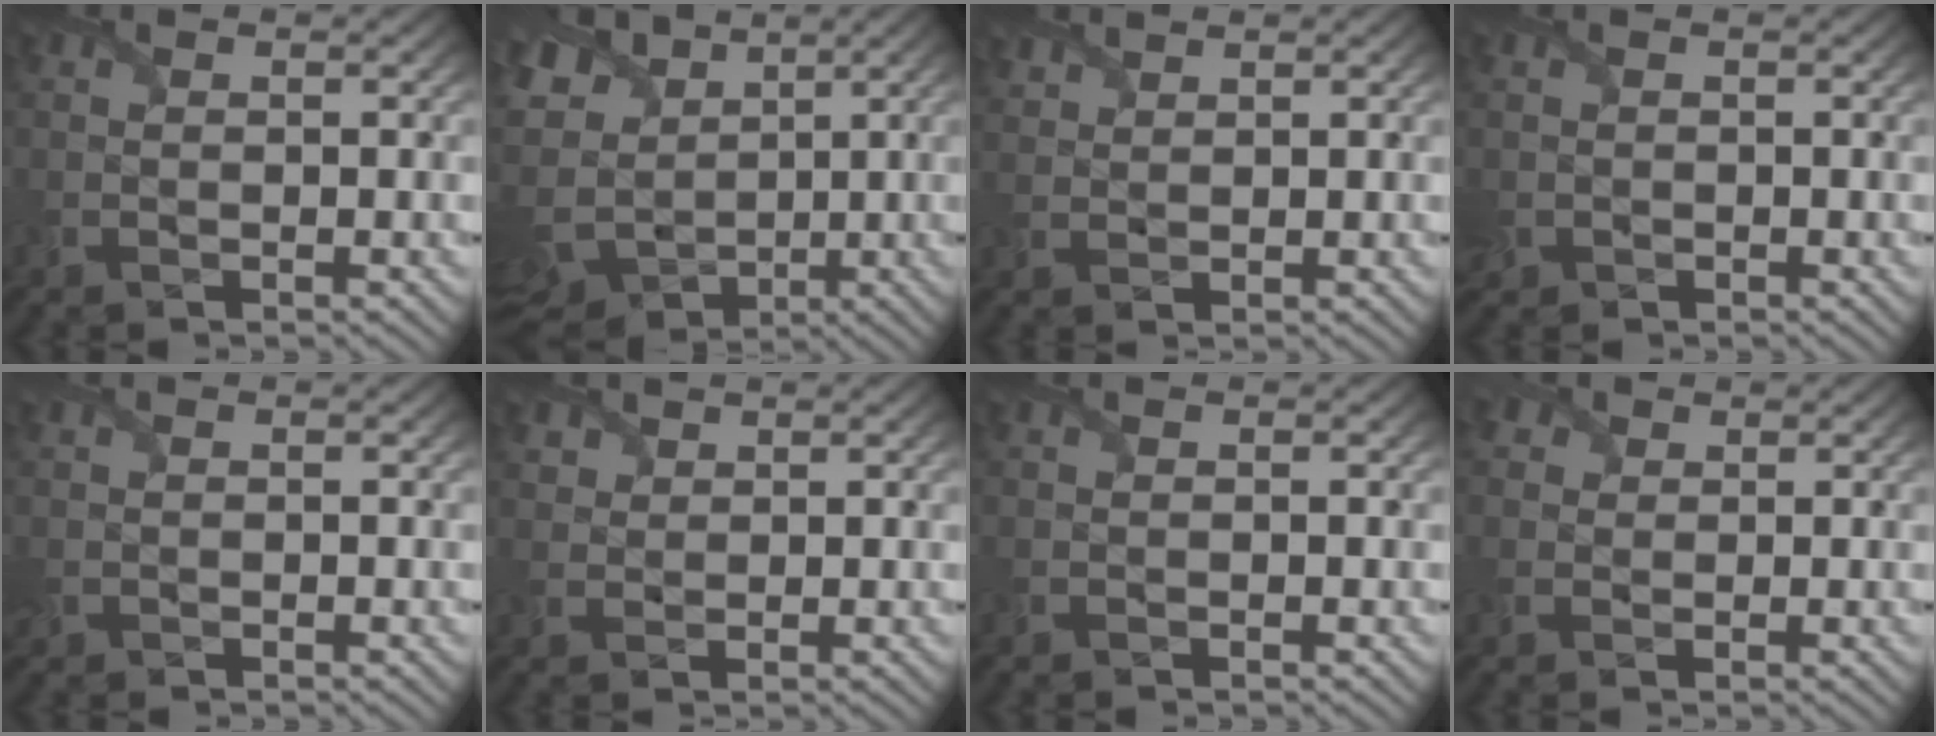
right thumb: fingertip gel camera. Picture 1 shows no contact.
{"total": 13.5, "force": [1.0, 9.5, 9.5], "torque": [-0.241, -0.015, 0.043]}
{"total": 2.4, "force": [2.1, 0.8, 0.6], "torque": [-0.017, 0.005, 0.048]}
{"total": 1.5, "force": [0.1, 1.5, 0.4], "torque": [-0.021, -0.004, -0.003]}
{"total": 0.8, "force": [0.4, 0.7, 0.2], "torque": [-0.007, 0.001, 0.011]}
{"total": 1.9, "force": [1.4, 1.3, 0.3], "torque": [-0.012, -0.003, 0.035]}
{"total": 0.0}
{"total": 2.9, "force": [1.5, 2.2, 0.9], "torque": [-0.028, 0.000, 0.030]}